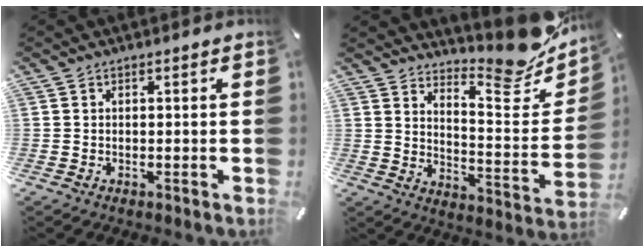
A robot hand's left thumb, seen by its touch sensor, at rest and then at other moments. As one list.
[{"total": 14.4, "force": [13.0, 3.8, 4.8], "torque": [-0.027, -0.148, 0.214]}]